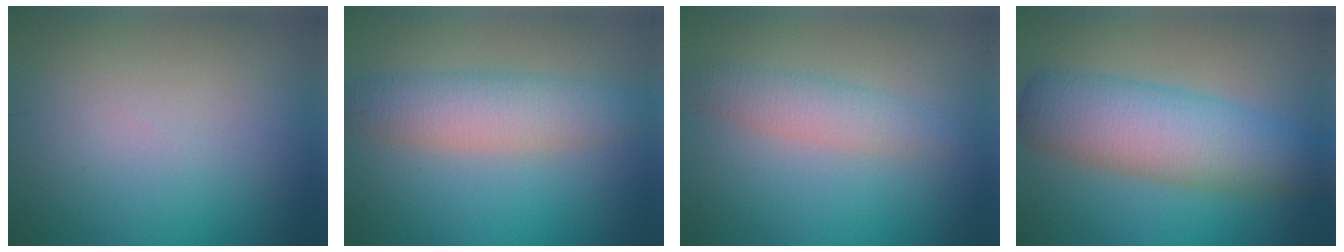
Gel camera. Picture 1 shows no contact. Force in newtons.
{"total": 5.1, "press": 5.1, "slide": 0.0}
{"total": 3.0, "press": 3.0, "slide": 0.1}
{"total": 7.9, "press": 7.9, "slide": 0.3}